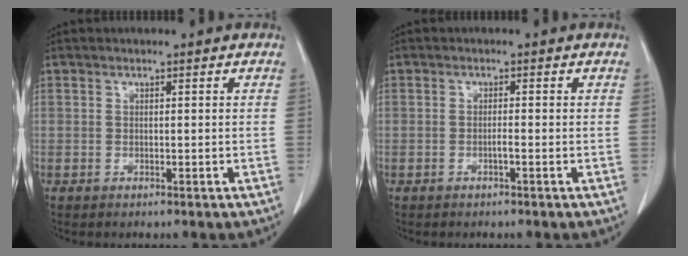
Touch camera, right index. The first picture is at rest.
{"total": 0.8, "force": [-0.4, -0.1, 0.7], "torque": [-0.011, 0.003, -0.006]}